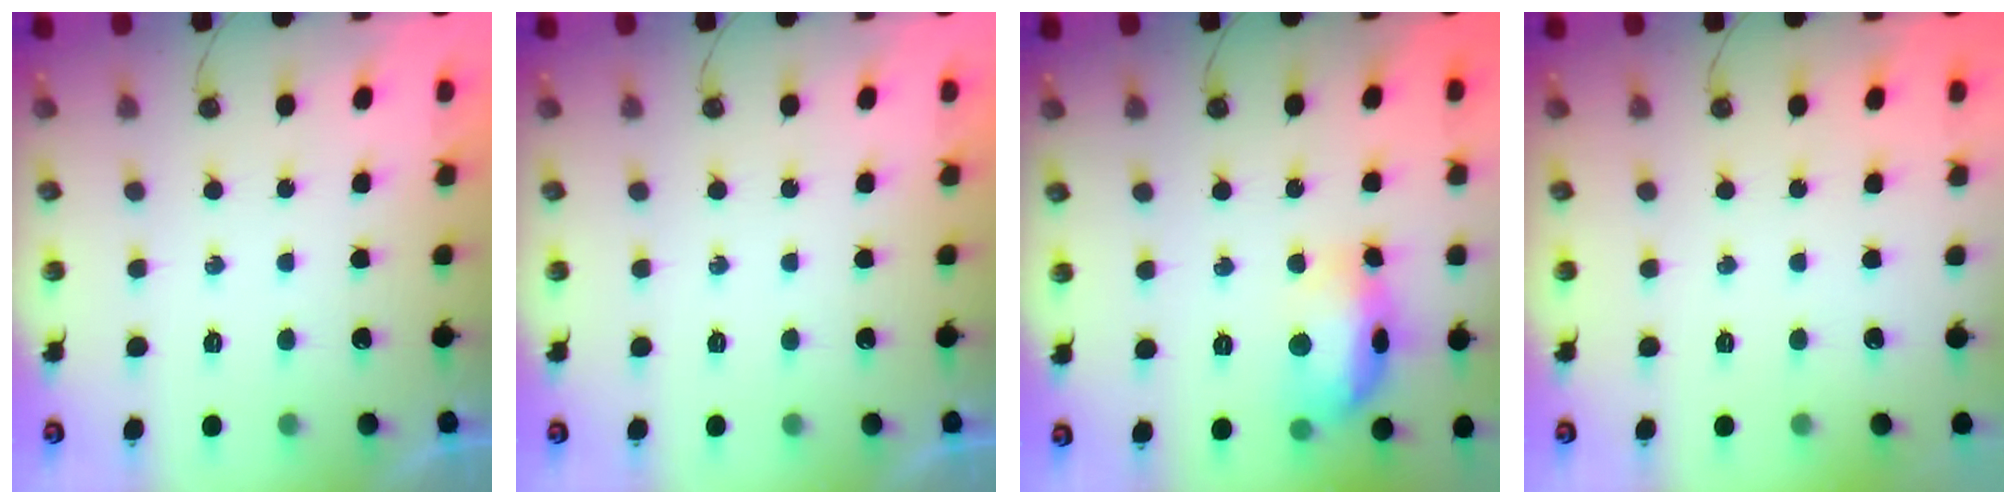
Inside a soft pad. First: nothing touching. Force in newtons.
{"total": 0.0}
{"total": 15.0, "press": 15.0, "slide": 1.3}
{"total": 0.0}